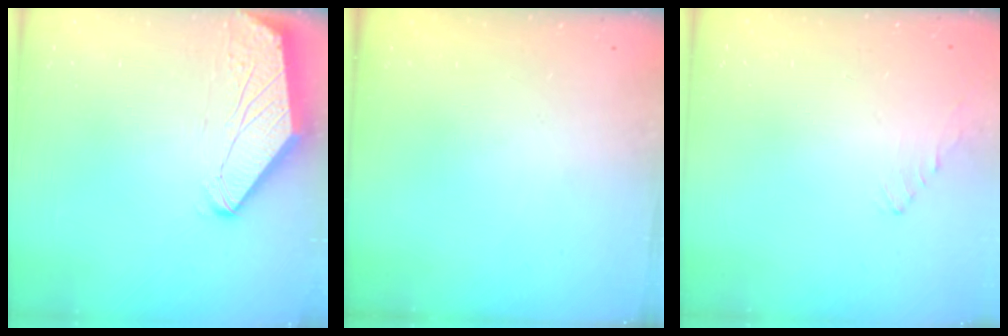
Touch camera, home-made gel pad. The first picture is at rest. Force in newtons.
{"total": 0.0}
{"total": 1.0, "press": 0.9, "slide": 0.4}